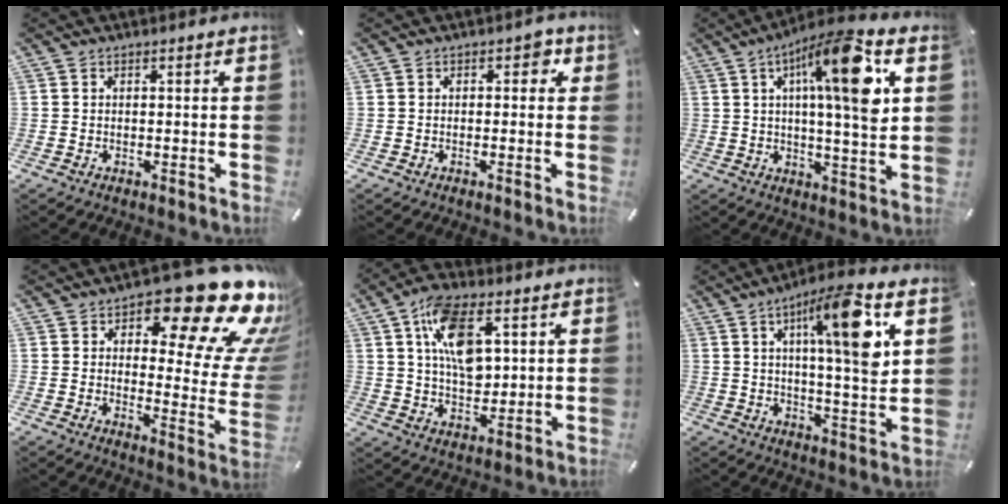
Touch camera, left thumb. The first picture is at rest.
{"total": 2.0, "force": [0.0, 1.5, 1.4], "torque": [-0.012, 0.004, -0.006]}
{"total": 16.9, "force": [6.2, 3.2, 15.4], "torque": [-0.245, -0.014, 0.088]}
{"total": 21.8, "force": [14.0, 8.4, 14.4], "torque": [-0.179, -0.104, 0.220]}
{"total": 14.1, "force": [4.8, 8.5, 10.2], "torque": [-0.171, 0.001, 0.086]}
{"total": 15.2, "force": [6.4, 2.7, 13.5], "torque": [-0.217, -0.014, 0.091]}